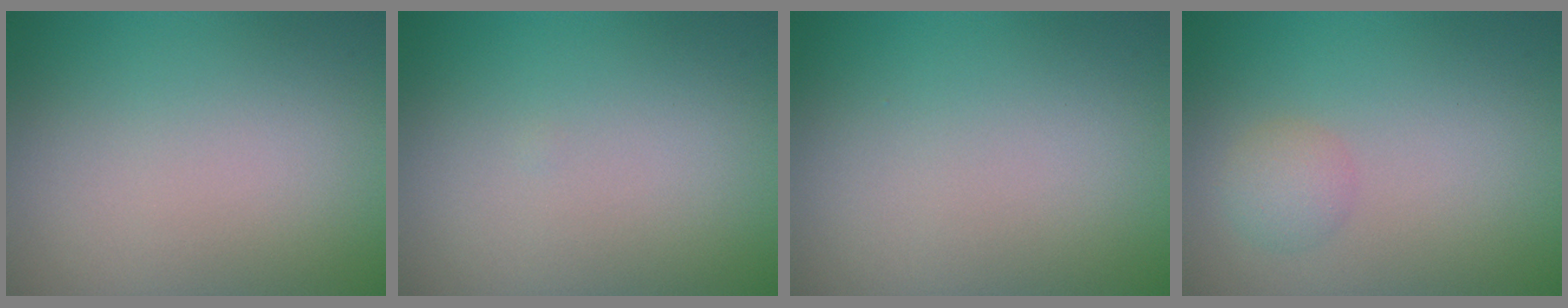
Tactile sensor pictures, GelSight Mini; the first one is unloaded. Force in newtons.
{"total": 0.0}
{"total": 0.0}
{"total": 1.5, "press": 1.5, "slide": 0.0}